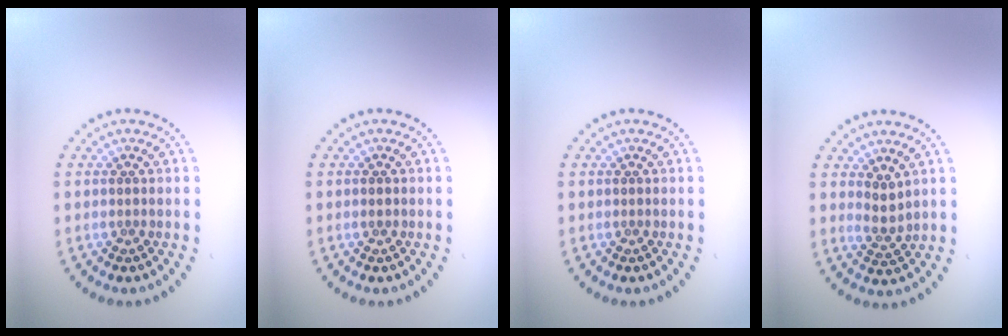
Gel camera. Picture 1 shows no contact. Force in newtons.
{"total": 0.6, "press": 0.6, "slide": 0.1}
{"total": 0.0}
{"total": 1.8, "press": 1.4, "slide": 1.1}